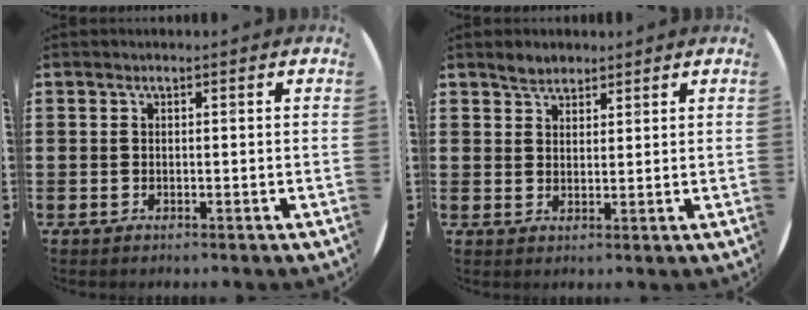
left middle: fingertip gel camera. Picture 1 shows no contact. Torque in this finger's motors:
{"motor_torque": [0.33, -0.25, 0.05, 0.00]}